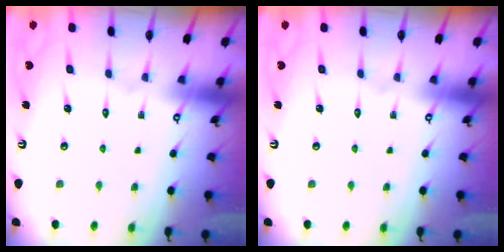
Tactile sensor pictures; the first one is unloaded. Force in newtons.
{"total": 0.0}